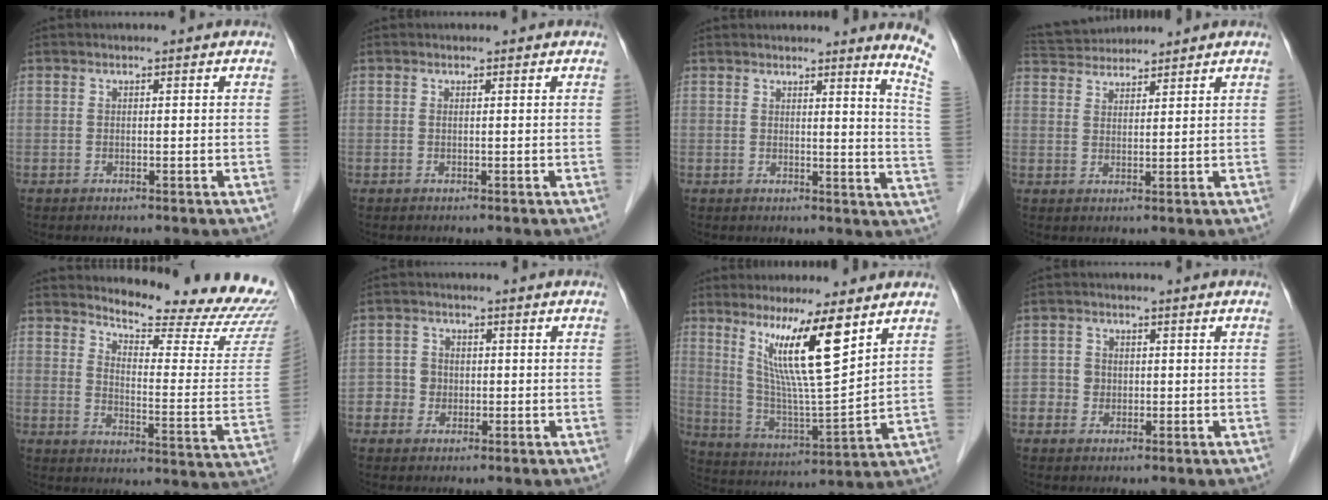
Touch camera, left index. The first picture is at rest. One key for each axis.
{"total": 0.0}
{"total": 7.4, "fx": 6.4, "fy": -2.3, "fz": 2.8, "tx": -0.034, "ty": -0.087, "tz": 0.050}
{"total": 7.0, "fx": 6.8, "fy": 1.2, "fz": 1.4, "tx": -0.032, "ty": 0.036, "tz": 0.120}
{"total": 19.3, "fx": 18.5, "fy": 1.4, "fz": 5.4, "tx": -0.074, "ty": -0.122, "tz": 0.216}
{"total": 3.3, "fx": -0.6, "fy": 3.2, "fz": 0.5, "tx": -0.004, "ty": 0.012, "tz": -0.009}
{"total": 12.1, "fx": 6.8, "fy": 0.0, "fz": 10.0, "tx": -0.189, "ty": -0.014, "tz": 0.130}
{"total": 2.7, "fx": -0.3, "fy": 2.6, "fz": 0.4, "tx": -0.002, "ty": 0.009, "tz": -0.005}